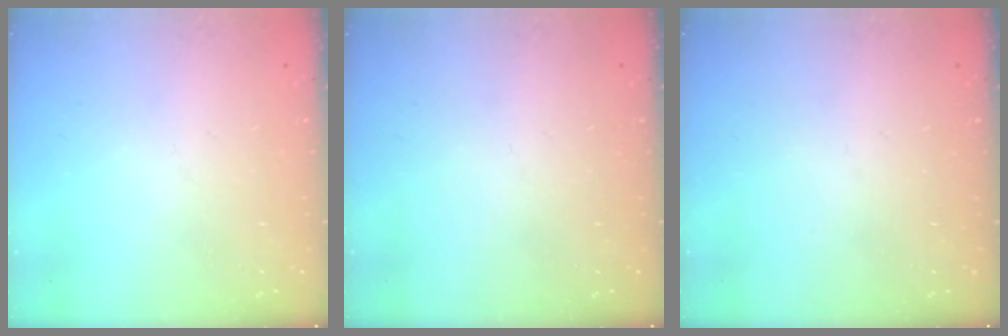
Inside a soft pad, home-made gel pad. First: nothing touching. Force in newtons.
{"total": 0.0}
{"total": 0.0}